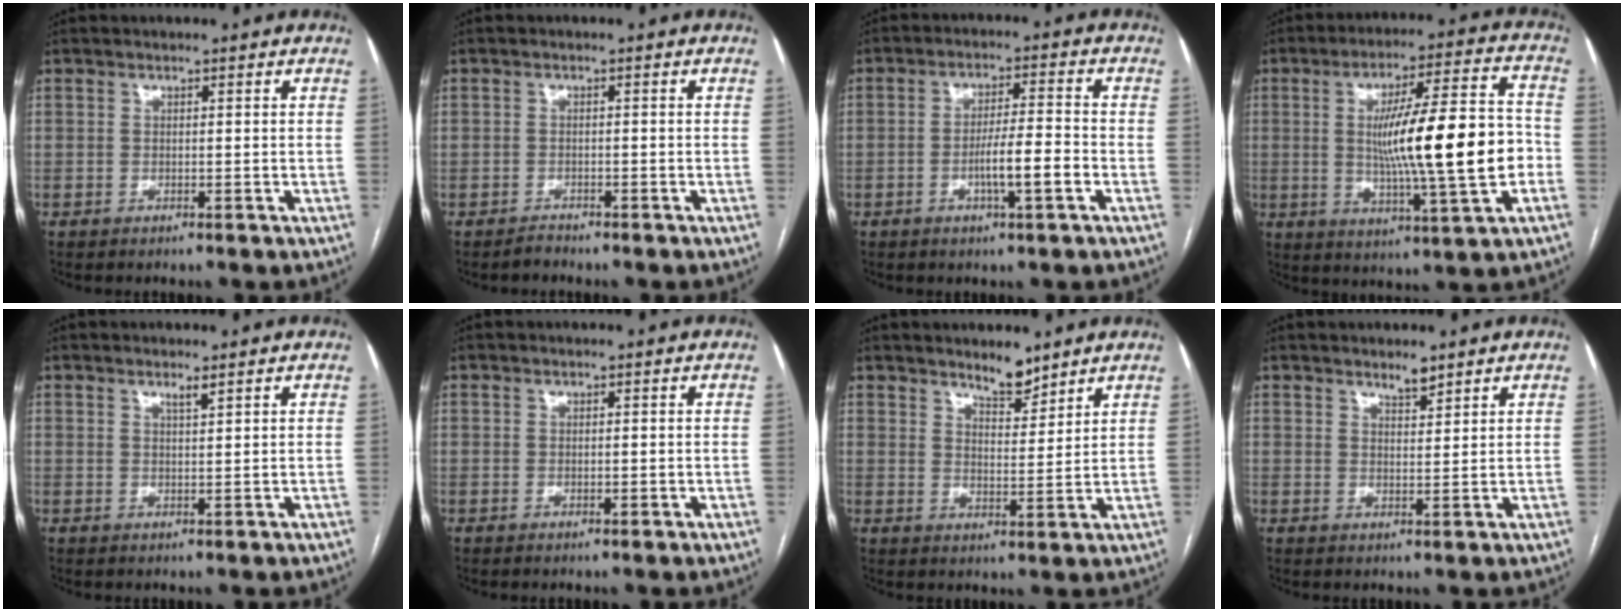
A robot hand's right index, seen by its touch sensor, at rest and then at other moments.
{"total": 1.2, "force": [-1.1, 0.4, -0.2], "torque": [0.004, -0.002, -0.021]}
{"total": 6.7, "force": [-2.4, 0.4, 6.2], "torque": [-0.109, 0.002, -0.040]}
{"total": 17.1, "force": [-1.3, 1.6, 17.0], "torque": [-0.273, 0.010, -0.017]}
{"total": 1.3, "force": [1.0, -0.1, 0.8], "torque": [-0.016, -0.003, 0.018]}
{"total": 0.8, "force": [-0.1, 0.3, 0.7], "torque": [-0.011, -0.001, -0.001]}
{"total": 4.6, "force": [4.1, 1.2, 1.9], "torque": [-0.032, -0.010, 0.068]}
{"total": 2.4, "force": [2.1, 0.5, 1.1], "torque": [-0.022, -0.004, 0.037]}